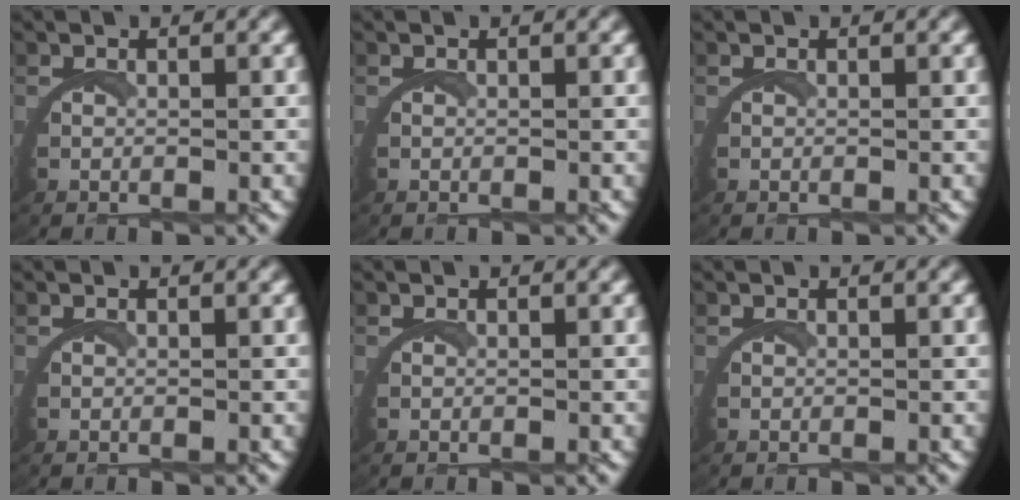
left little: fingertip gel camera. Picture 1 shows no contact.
{"total": 0.0}
{"total": 0.0}
{"total": 0.0}
{"total": 0.0}
{"total": 0.0}